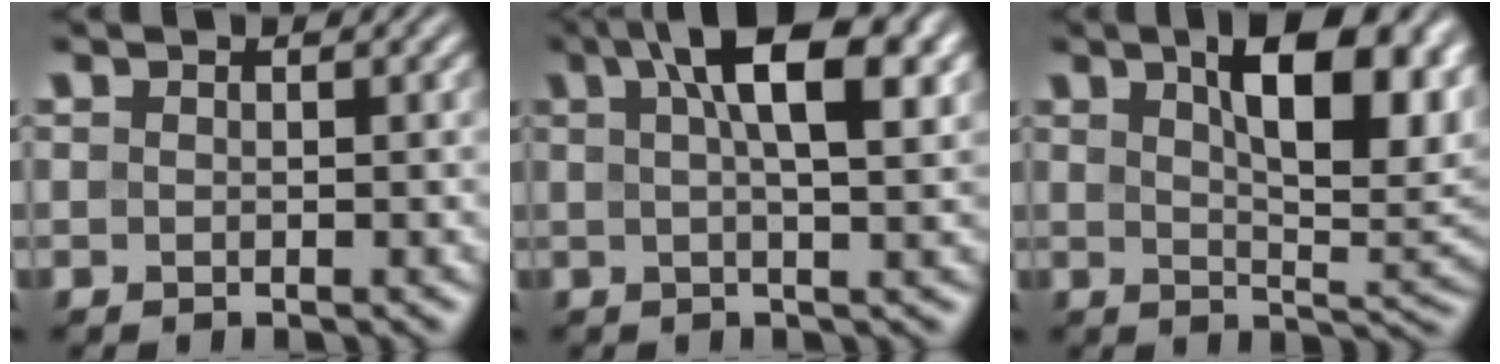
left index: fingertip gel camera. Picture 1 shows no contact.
{"total": 8.6, "force": [3.3, 2.7, 7.4], "torque": [-0.090, 0.022, 0.036]}
{"total": 10.7, "force": [4.4, 3.8, 8.9], "torque": [-0.128, 0.005, 0.069]}